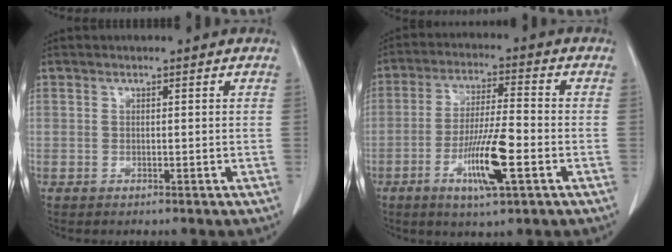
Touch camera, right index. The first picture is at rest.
{"total": 10.0, "force": [-3.8, 0.1, 9.3], "torque": [-0.177, -0.015, -0.072]}